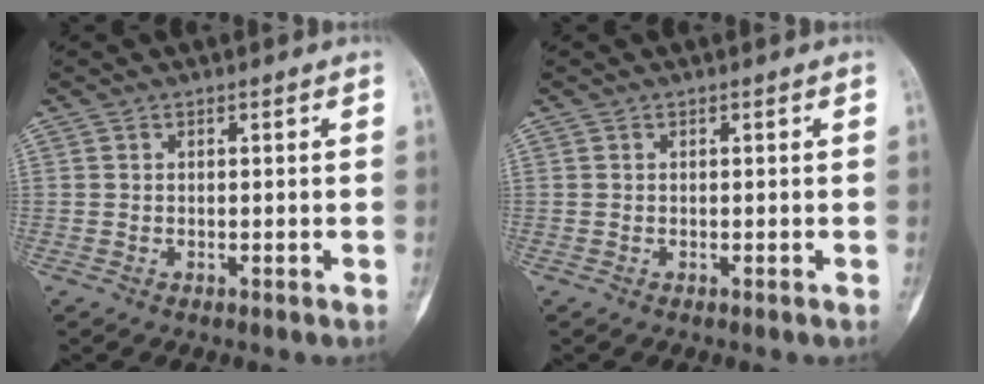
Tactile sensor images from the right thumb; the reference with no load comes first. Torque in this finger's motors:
{"motor_torque": [-0.20, -0.38, 0.28, 0.28, -0.09]}